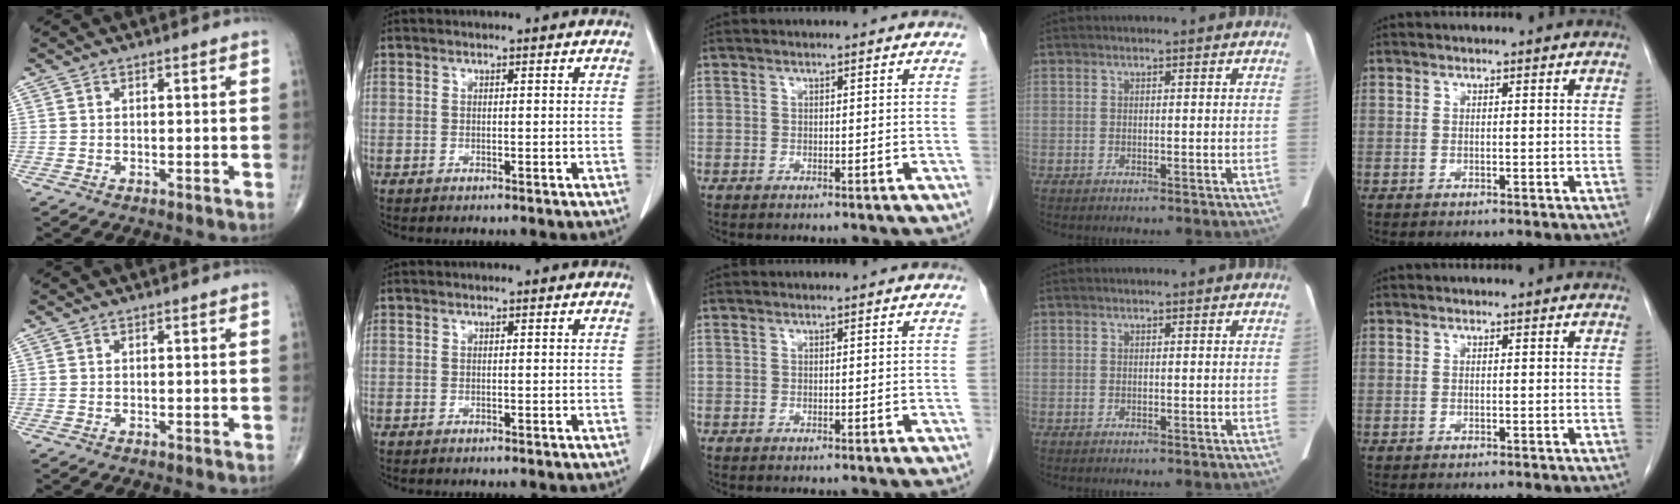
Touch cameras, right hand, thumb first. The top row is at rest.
{}